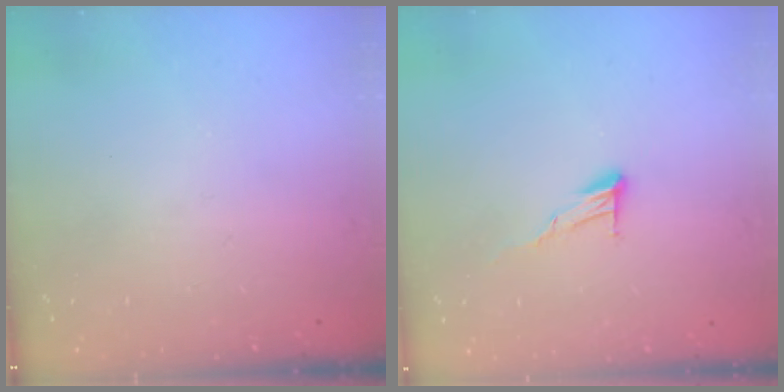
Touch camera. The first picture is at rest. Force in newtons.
{"total": 6.9, "press": 6.8, "slide": 0.4}